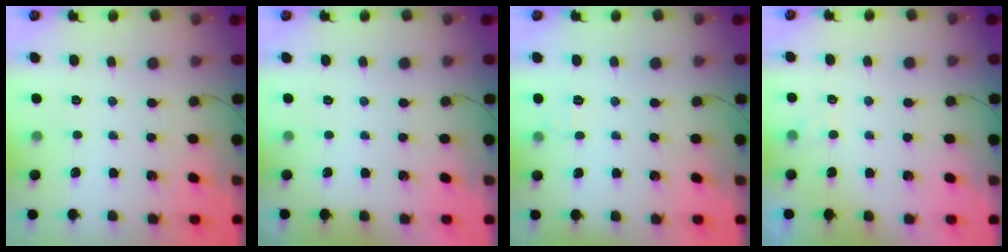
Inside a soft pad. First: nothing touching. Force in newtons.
{"total": 1.8, "press": 1.7, "slide": 0.3}
{"total": 5.3, "press": 5.1, "slide": 1.5}
{"total": 1.4, "press": 1.0, "slide": 1.0}